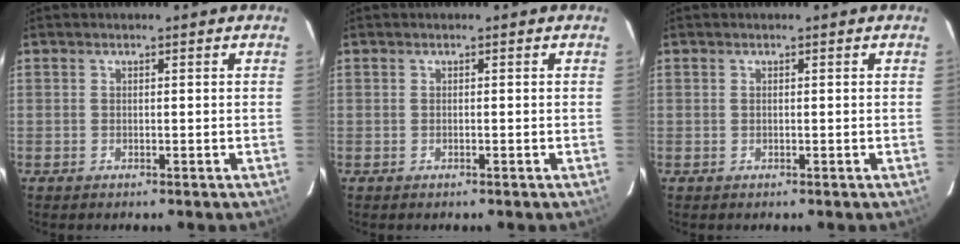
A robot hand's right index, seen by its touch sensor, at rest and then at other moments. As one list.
[{"total": 0.0}, {"total": 0.0}]